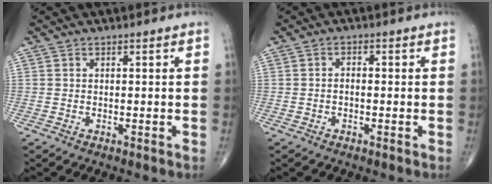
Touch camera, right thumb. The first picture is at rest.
{"total": 1.4, "force": [-0.3, 0.9, 1.1], "torque": [-0.016, 0.008, -0.007]}